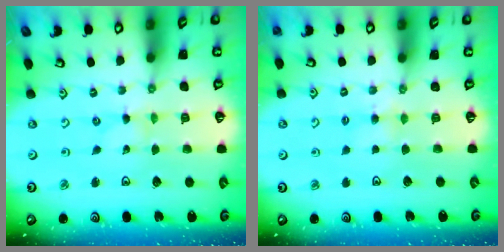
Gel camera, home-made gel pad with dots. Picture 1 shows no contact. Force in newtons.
{"total": 4.5, "press": 4.5, "slide": 0.6}